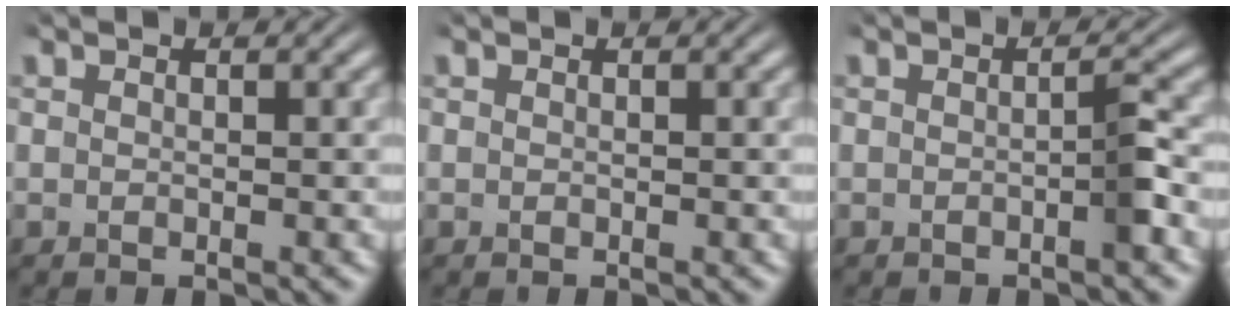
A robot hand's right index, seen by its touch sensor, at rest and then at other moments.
{"total": 0.0}
{"total": 1.4, "force": [-0.4, 0.1, 1.3], "torque": [-0.009, 0.007, -0.011]}